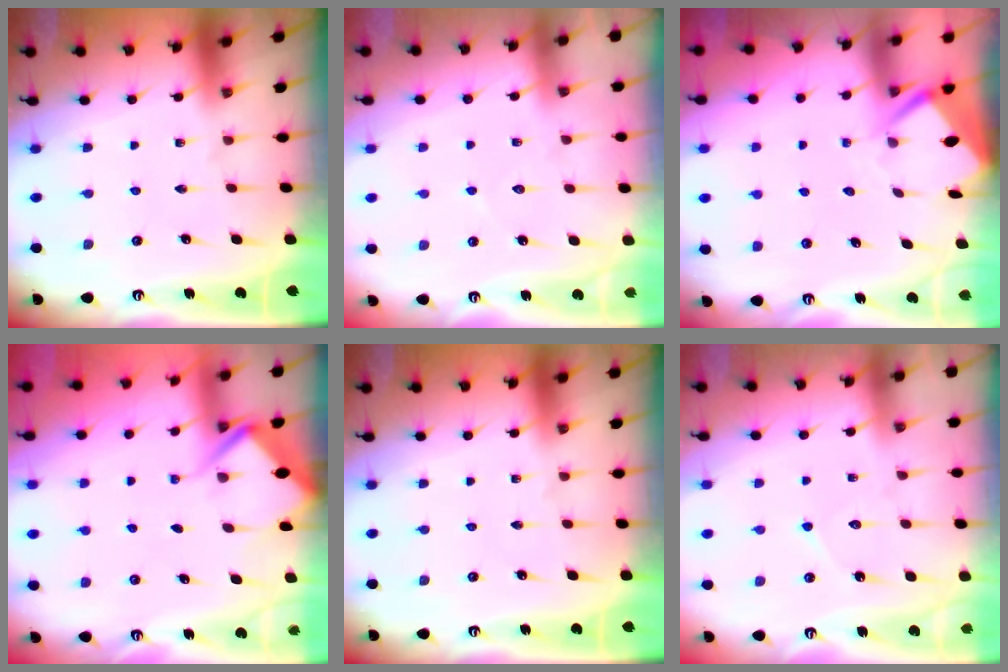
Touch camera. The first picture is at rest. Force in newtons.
{"total": 5.7, "press": 5.6, "slide": 0.6}
{"total": 3.4, "press": 3.4, "slide": 0.3}
{"total": 4.3, "press": 4.3, "slide": 0.6}
{"total": 0.0}
{"total": 5.3, "press": 5.3, "slide": 0.5}